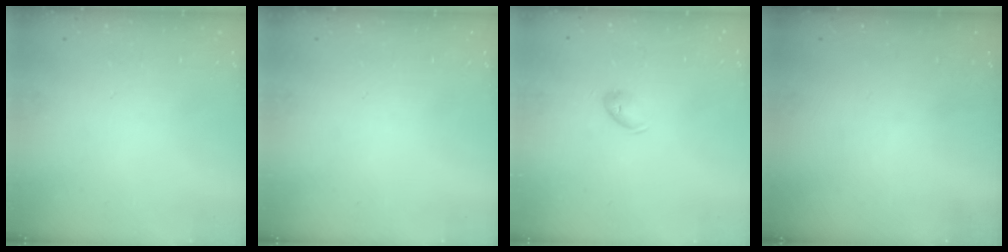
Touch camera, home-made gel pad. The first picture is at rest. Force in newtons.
{"total": 0.0}
{"total": 5.7, "press": 5.6, "slide": 1.1}
{"total": 0.0}